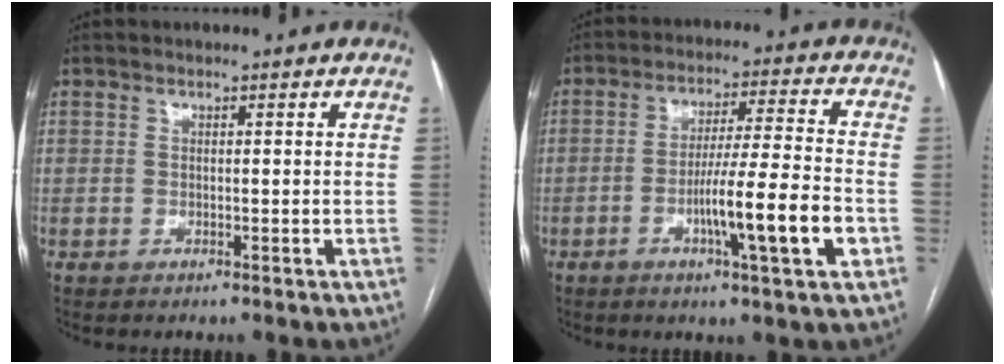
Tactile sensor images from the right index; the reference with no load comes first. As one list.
[{"total": 11.8, "force": [-3.8, -0.3, 11.1], "torque": [-0.188, -0.007, -0.066]}]